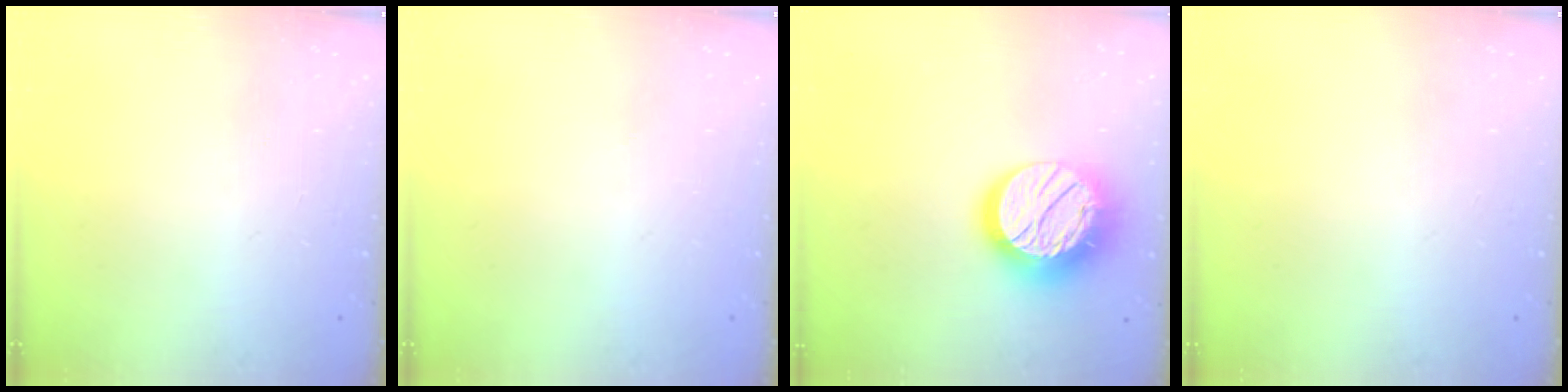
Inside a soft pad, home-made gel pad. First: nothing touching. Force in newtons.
{"total": 0.0}
{"total": 18.2, "press": 18.1, "slide": 1.1}
{"total": 0.0}